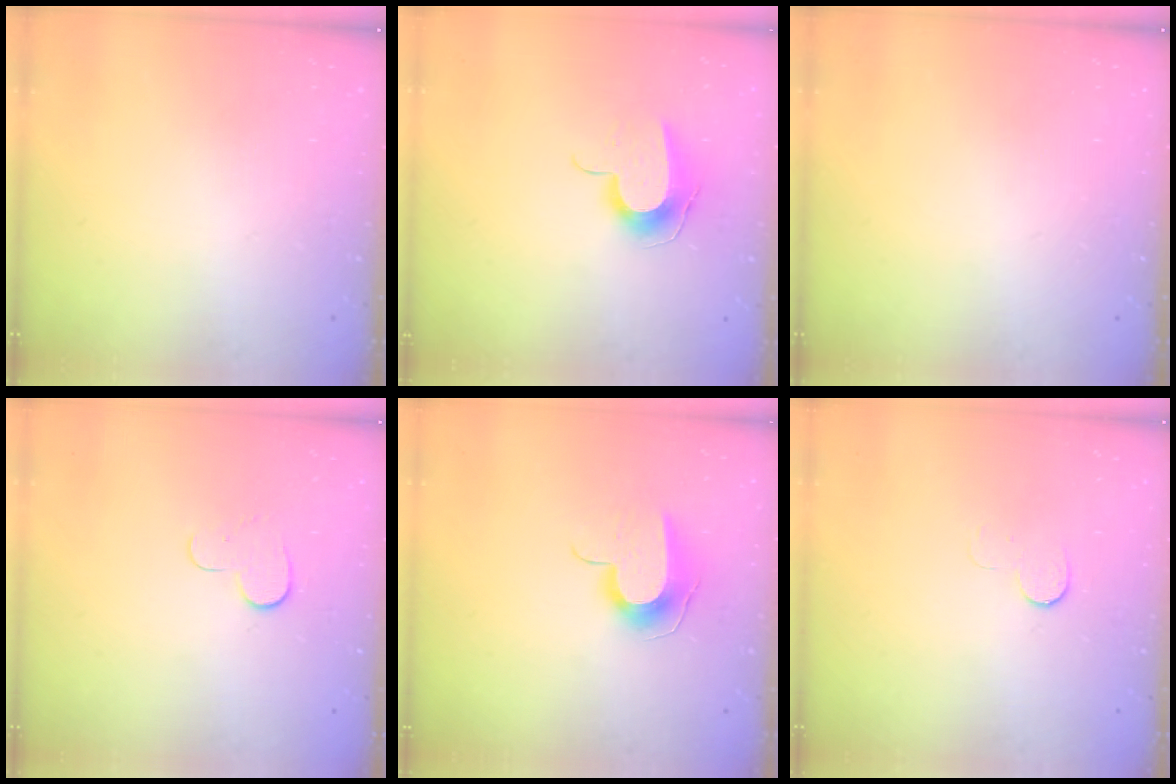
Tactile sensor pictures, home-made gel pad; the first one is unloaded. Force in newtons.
{"total": 10.7, "press": 10.6, "slide": 0.8}
{"total": 0.0}
{"total": 6.3, "press": 6.3, "slide": 0.5}
{"total": 9.0, "press": 9.0, "slide": 0.5}
{"total": 5.7, "press": 5.6, "slide": 0.6}